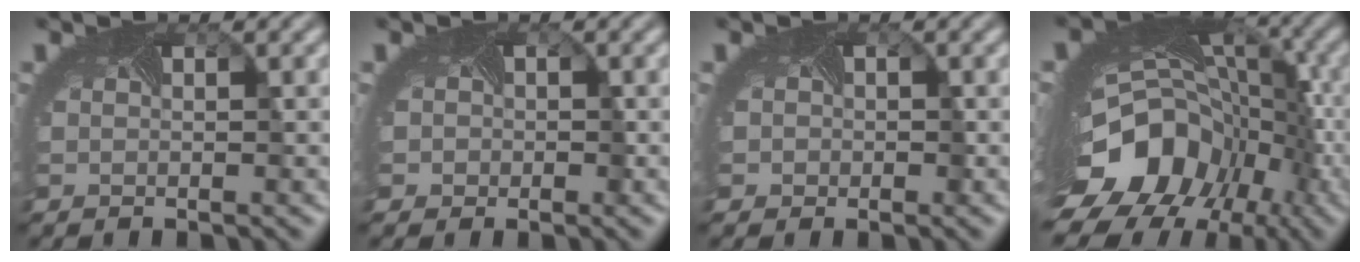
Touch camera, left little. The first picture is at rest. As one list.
[{"total": 3.1, "force": [0.0, 2.7, 1.5], "torque": [-0.007, 0.005, -0.008]}, {"total": 2.6, "force": [0.0, 2.3, 1.2], "torque": [-0.007, 0.004, -0.004]}, {"total": 17.6, "force": [-7.6, 12.8, 9.4], "torque": [-0.190, -0.022, -0.103]}]